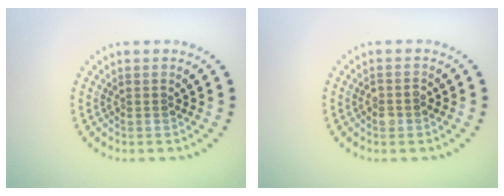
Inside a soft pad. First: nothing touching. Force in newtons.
{"total": 1.3, "press": 1.2, "slide": 0.3}